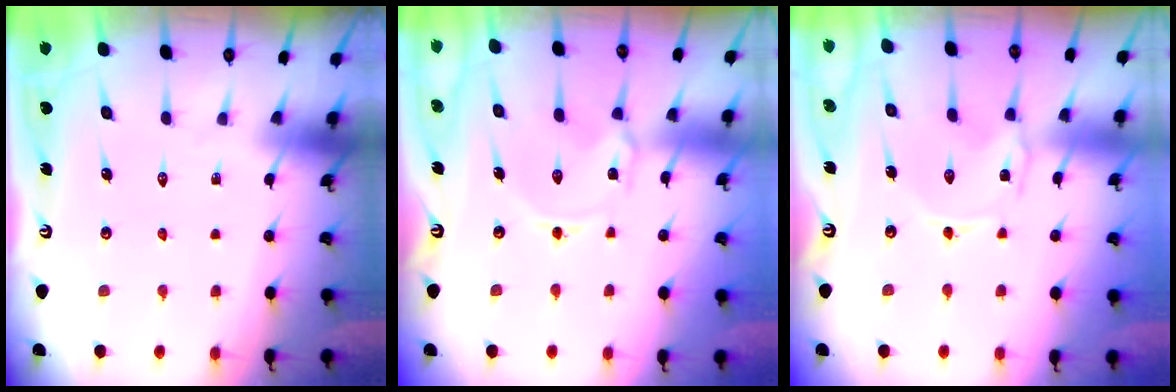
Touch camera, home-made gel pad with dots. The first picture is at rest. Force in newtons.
{"total": 2.8, "press": 2.7, "slide": 0.5}
{"total": 0.0}